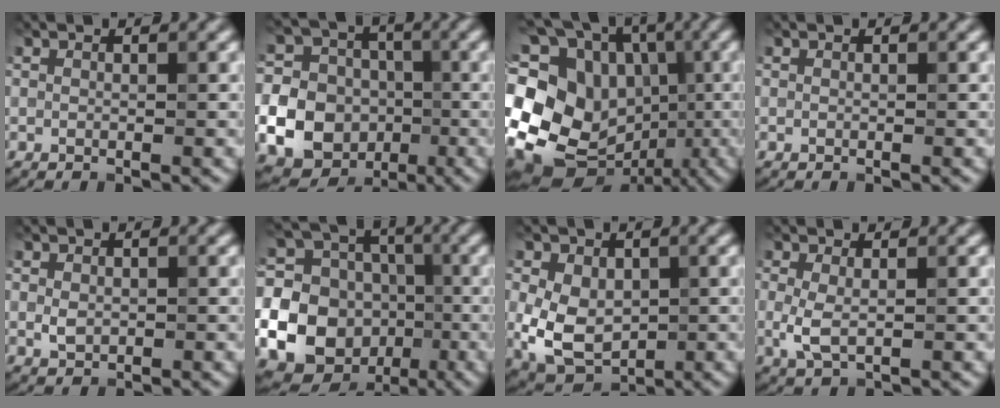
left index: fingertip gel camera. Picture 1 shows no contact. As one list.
[{"total": 20.5, "force": [-5.0, 19.2, 5.1], "torque": [-0.135, -0.022, -0.116]}, {"total": 18.6, "force": [-2.7, 16.0, 9.1], "torque": [-0.182, 0.041, -0.059]}, {"total": 0.0}, {"total": 1.4, "force": [0.0, 1.0, 0.9], "torque": [-0.018, -0.002, 0.002]}, {"total": 24.9, "force": [-5.7, 23.0, 7.8], "torque": [-0.183, -0.016, -0.136]}, {"total": 6.6, "force": [-0.2, 4.8, 4.6], "torque": [-0.101, -0.012, -0.002]}, {"total": 2.4, "force": [0.0, 1.1, 2.1], "torque": [-0.051, -0.003, -0.001]}]